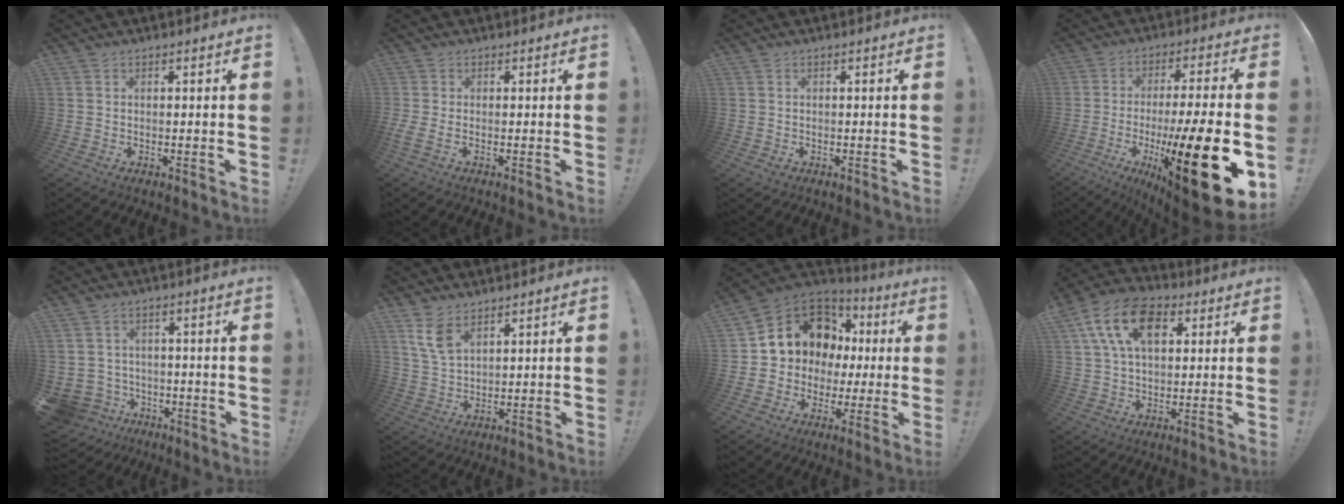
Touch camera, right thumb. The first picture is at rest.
{"total": 1.5, "force": [0.0, 0.2, 1.5], "torque": [-0.030, -0.011, -0.001]}
{"total": 0.6, "force": [-0.3, 0.5, 0.2], "torque": [-0.007, 0.005, -0.005]}
{"total": 24.1, "force": [-7.4, 5.1, 22.4], "torque": [-0.345, 0.025, -0.110]}
{"total": 5.9, "force": [-2.0, 5.5, 1.2], "torque": [-0.055, 0.014, -0.029]}
{"total": 6.8, "force": [4.3, 3.2, 4.2], "torque": [-0.072, -0.018, 0.081]}
{"total": 13.3, "force": [4.3, 11.4, 5.3], "torque": [-0.073, -0.029, 0.101]}
{"total": 16.0, "force": [5.9, 10.0, 11.1], "torque": [-0.199, -0.005, 0.107]}